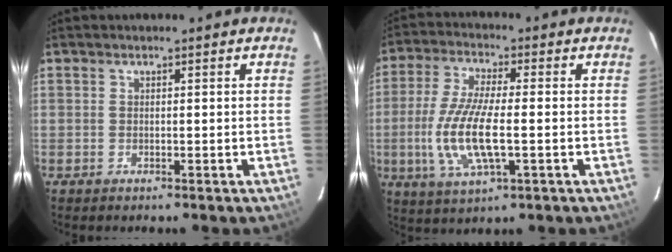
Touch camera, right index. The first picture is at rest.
{"total": 12.4, "force": [-2.3, 3.5, 11.6], "torque": [-0.244, -0.011, -0.044]}